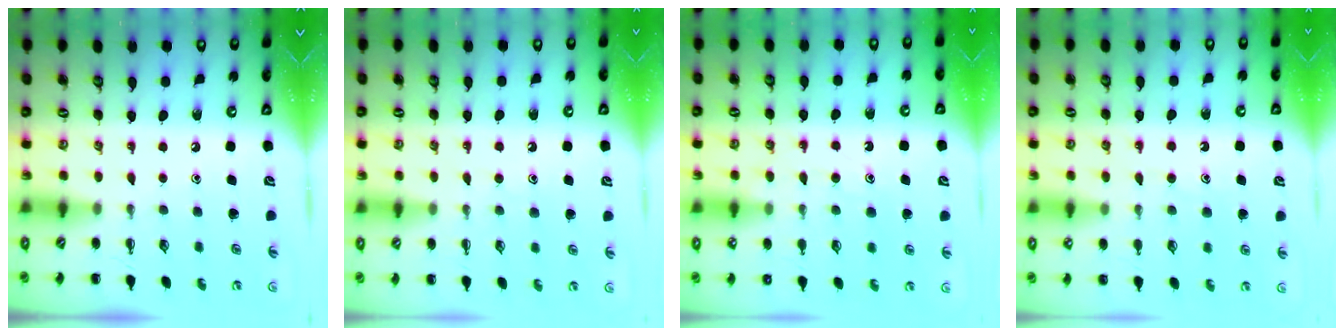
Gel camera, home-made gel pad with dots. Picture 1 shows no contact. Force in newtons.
{"total": 6.7, "press": 6.6, "slide": 1.0}
{"total": 11.5, "press": 11.5, "slide": 0.6}
{"total": 10.5, "press": 10.4, "slide": 1.1}